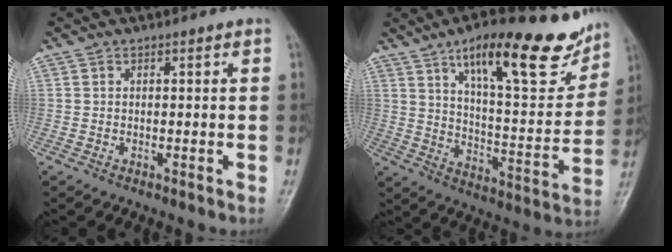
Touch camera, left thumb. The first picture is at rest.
{"total": 23.1, "force": [14.4, 7.3, 16.5], "torque": [-0.196, -0.057, 0.223]}